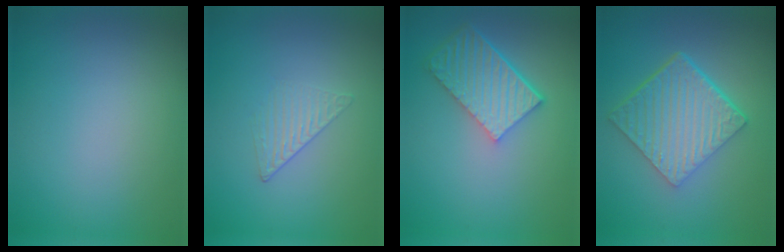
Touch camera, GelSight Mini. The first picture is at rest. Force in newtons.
{"total": 1.3, "press": 0.4, "slide": 1.2}
{"total": 5.8, "press": 4.2, "slide": 4.0}
{"total": 7.0, "press": 4.6, "slide": 5.2}